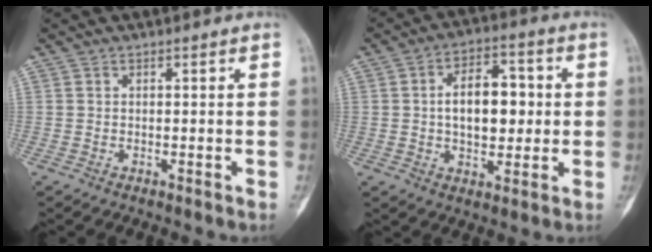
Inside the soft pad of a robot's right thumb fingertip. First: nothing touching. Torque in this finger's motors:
{"motor_torque": [1.49, 1.65, 0.75, -0.70, 0.35]}